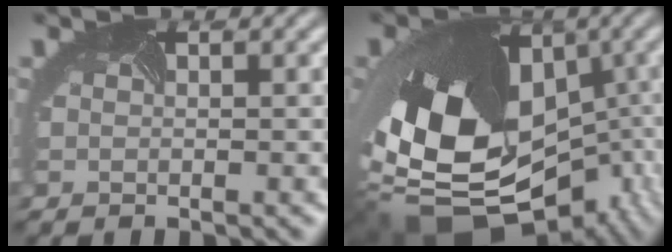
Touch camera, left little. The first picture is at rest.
{"total": 19.3, "force": [-5.3, 14.3, 11.8], "torque": [-0.219, -0.044, -0.051]}